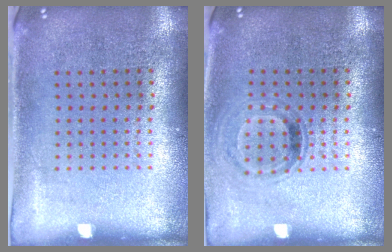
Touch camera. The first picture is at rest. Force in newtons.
{"total": 0.9, "press": 0.8, "slide": 0.4}